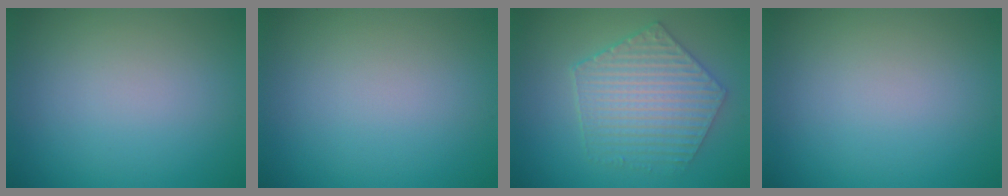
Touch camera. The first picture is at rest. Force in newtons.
{"total": 0.0}
{"total": 5.6, "press": 4.6, "slide": 3.1}
{"total": 0.0}